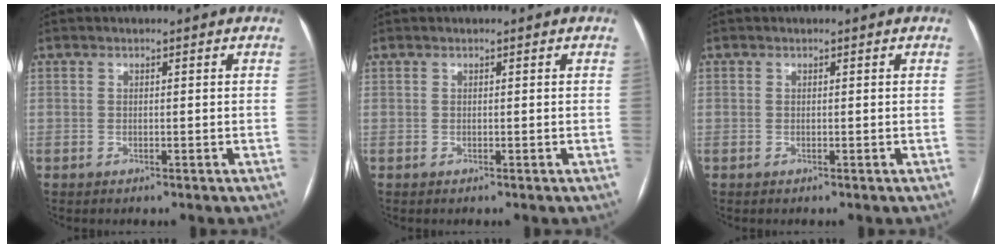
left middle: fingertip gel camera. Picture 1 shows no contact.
{"total": 0.0}
{"total": 1.5, "force": [-0.6, -1.1, -0.9], "torque": [0.015, -0.010, -0.010]}